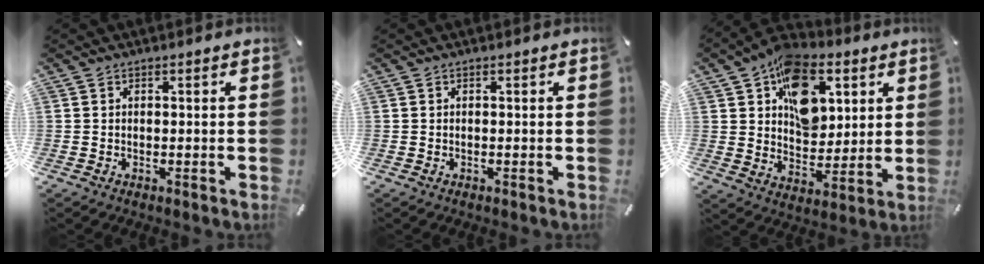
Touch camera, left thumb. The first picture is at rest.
{"total": 0.0}
{"total": 16.4, "force": [6.7, 11.7, 9.4], "torque": [-0.143, -0.024, 0.124]}